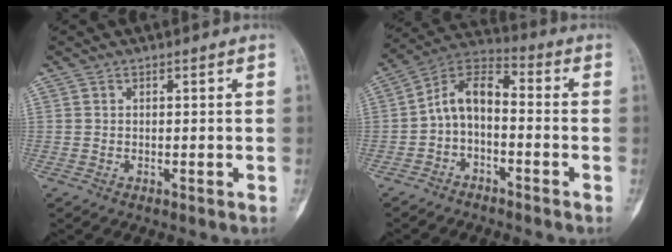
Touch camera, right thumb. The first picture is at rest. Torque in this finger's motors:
{"motor_torque": [0.28, 0.25, 0.33, -0.27, 0.05]}